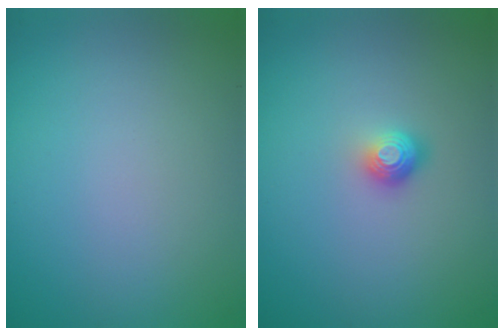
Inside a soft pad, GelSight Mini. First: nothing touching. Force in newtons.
{"total": 1.8, "press": 1.2, "slide": 1.3}